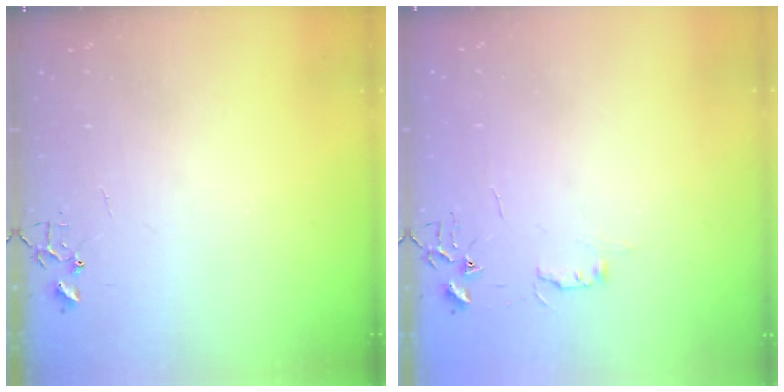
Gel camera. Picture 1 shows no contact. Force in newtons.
{"total": 4.4, "press": 4.4, "slide": 0.6}